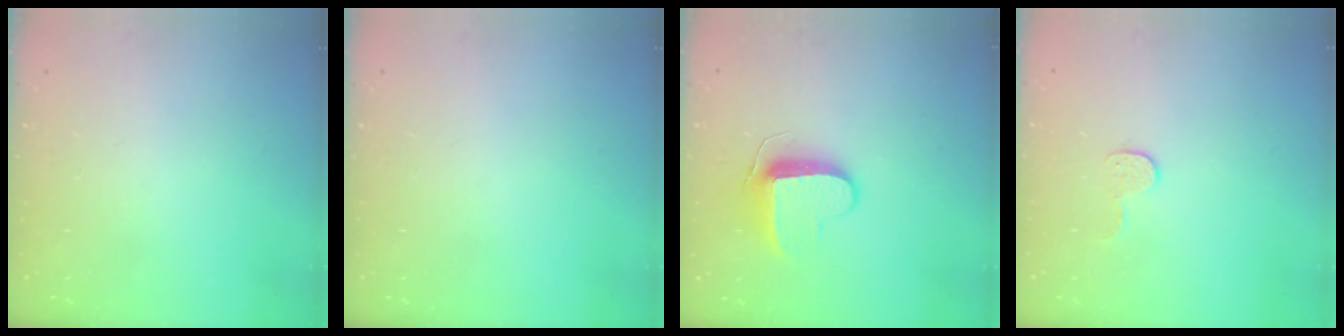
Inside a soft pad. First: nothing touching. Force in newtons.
{"total": 0.0}
{"total": 9.6, "press": 9.6, "slide": 0.9}
{"total": 5.7, "press": 5.7, "slide": 0.3}